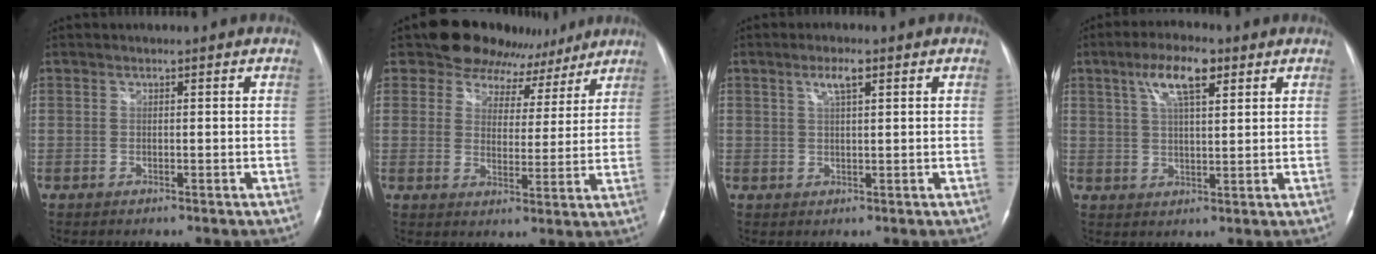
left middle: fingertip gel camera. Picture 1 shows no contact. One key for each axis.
{"total": 10.5, "fx": 8.3, "fy": 6.2, "fz": 1.9, "tx": -0.011, "ty": 0.009, "tz": 0.102}
{"total": 2.9, "fx": 1.5, "fy": 0.8, "fz": 2.3, "tx": -0.050, "ty": 0.005, "tz": 0.031}
{"total": 7.8, "fx": 4.1, "fy": 2.2, "fz": 6.3, "tx": -0.124, "ty": 0.013, "tz": 0.075}